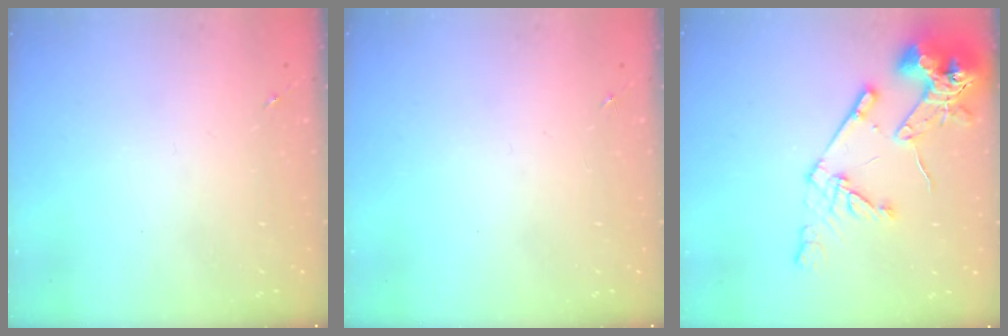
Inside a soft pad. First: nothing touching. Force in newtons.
{"total": 0.0}
{"total": 16.7, "press": 16.5, "slide": 2.1}